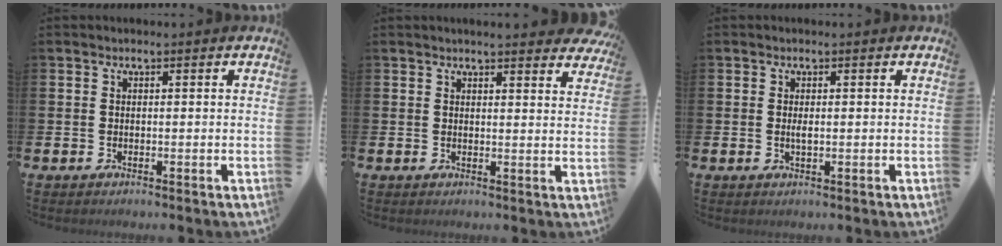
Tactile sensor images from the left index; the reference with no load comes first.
{"total": 3.1, "force": [3.1, 0.0, 0.3], "torque": [-0.005, -0.016, 0.055]}
{"total": 1.0, "force": [0.1, 0.3, 0.9], "torque": [-0.017, 0.000, 0.001]}